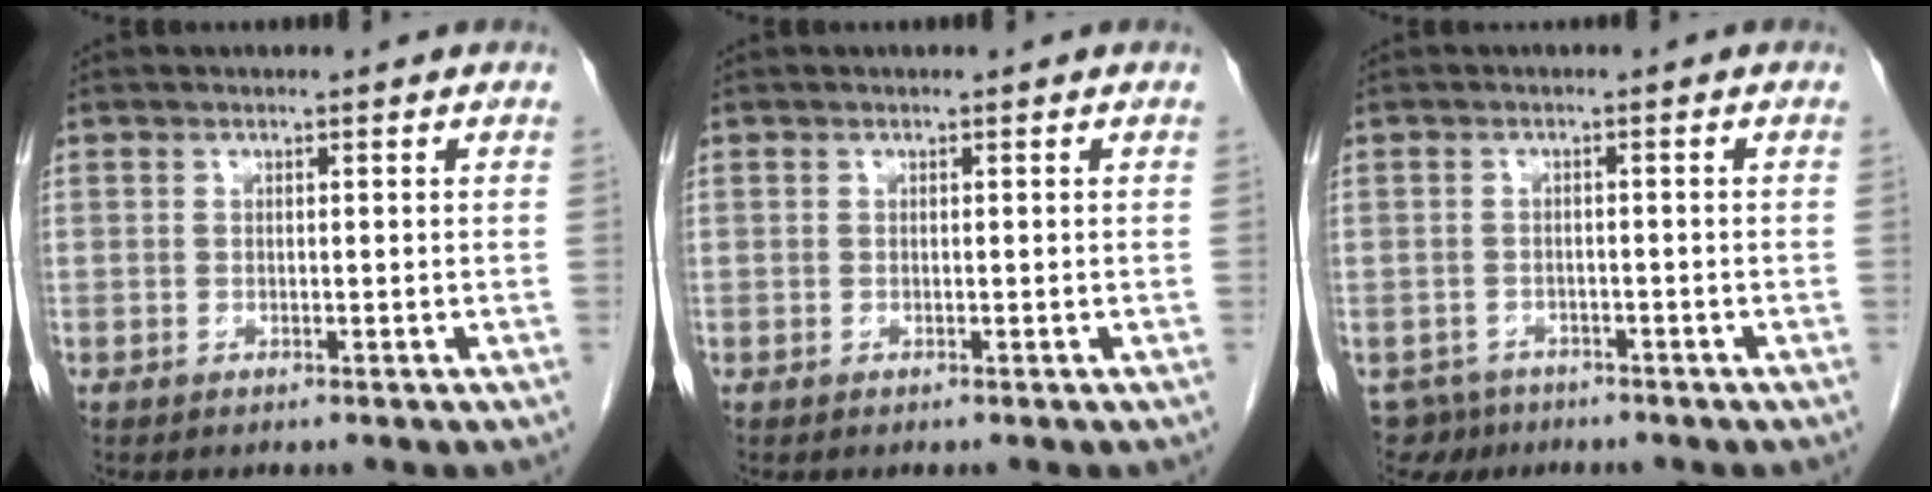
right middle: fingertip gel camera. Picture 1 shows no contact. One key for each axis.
{"total": 0.0}
{"total": 4.3, "fx": -3.5, "fy": 2.5, "fz": -0.2, "tx": 0.007, "ty": -0.001, "tz": -0.056}